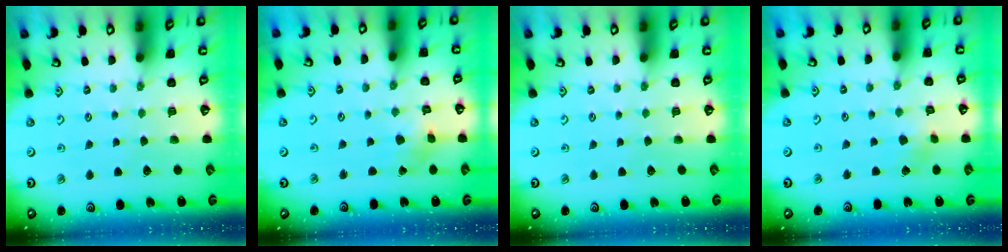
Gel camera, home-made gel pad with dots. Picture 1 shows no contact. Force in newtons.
{"total": 1.6, "press": 1.6, "slide": 0.0}
{"total": 0.0}
{"total": 2.3, "press": 2.2, "slide": 0.3}